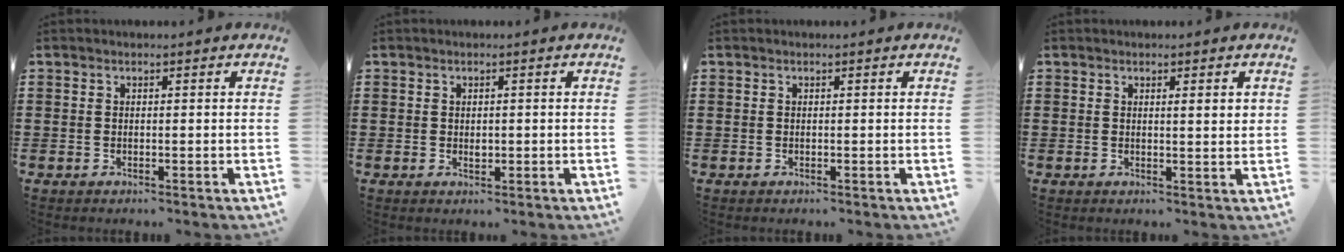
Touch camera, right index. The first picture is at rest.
{"total": 0.9, "force": [0.0, 0.6, 0.7], "torque": [-0.014, 0.003, 0.000]}
{"total": 0.0}
{"total": 1.6, "force": [0.6, 0.1, 1.5], "torque": [-0.031, 0.003, 0.009]}